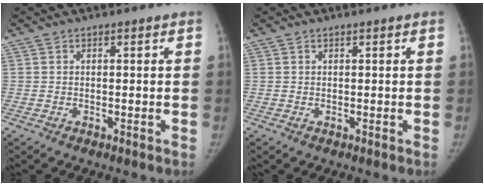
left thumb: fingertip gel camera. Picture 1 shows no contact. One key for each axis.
{"total": 0.0}